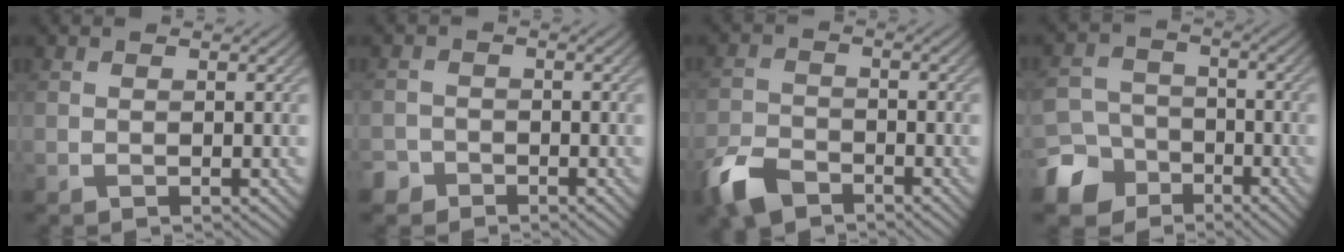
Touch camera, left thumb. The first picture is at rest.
{"total": 2.5, "force": [-1.8, 1.7, 0.1], "torque": [0.000, 0.002, -0.040]}
{"total": 6.4, "force": [-4.7, 3.0, 3.1], "torque": [-0.073, -0.009, -0.101]}
{"total": 8.6, "force": [-5.3, 6.2, 2.6], "torque": [-0.069, -0.019, -0.112]}